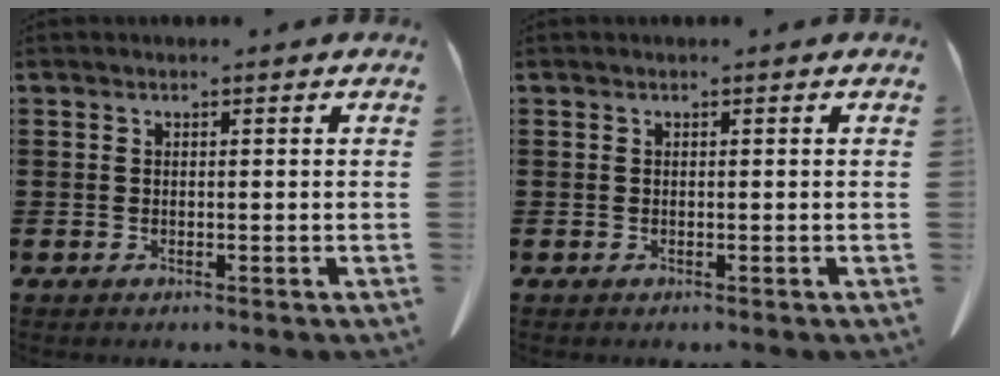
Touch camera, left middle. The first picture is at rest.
{"total": 0.0}